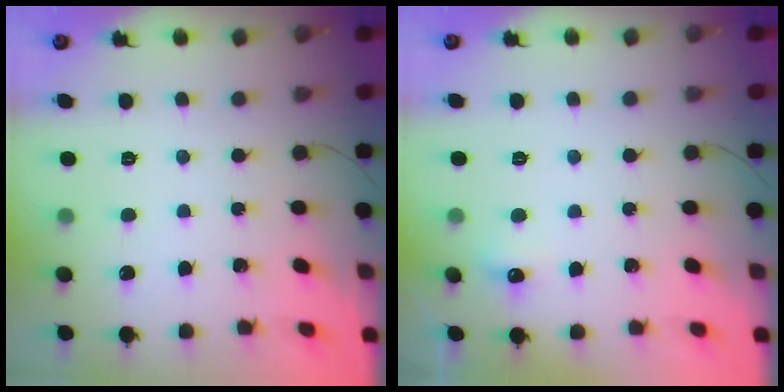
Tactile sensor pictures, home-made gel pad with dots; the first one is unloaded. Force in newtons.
{"total": 4.3, "press": 4.2, "slide": 1.2}